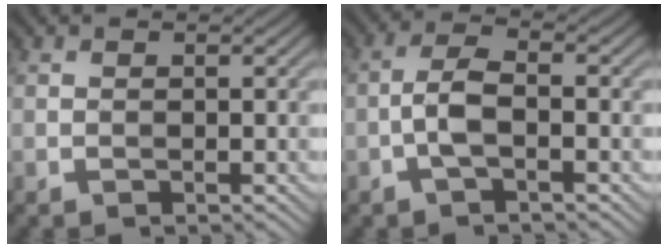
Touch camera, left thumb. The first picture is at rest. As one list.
[{"total": 3.7, "force": [-1.3, 1.2, 3.3], "torque": [-0.072, 0.007, -0.035]}]